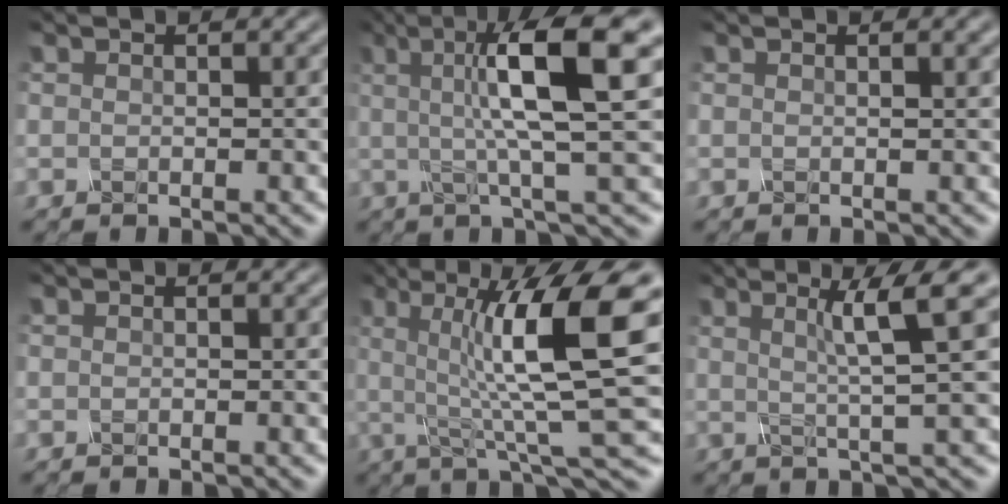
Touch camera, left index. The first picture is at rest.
{"total": 9.6, "force": [2.1, 1.8, 9.2], "torque": [-0.122, 0.009, 0.031]}
{"total": 1.3, "force": [0.6, 0.4, 1.1], "torque": [-0.011, 0.005, 0.003]}
{"total": 0.0}
{"total": 11.6, "force": [1.8, 2.3, 11.2], "torque": [-0.168, 0.006, 0.033]}
{"total": 5.8, "force": [1.9, 0.5, 5.5], "torque": [-0.087, 0.014, 0.032]}